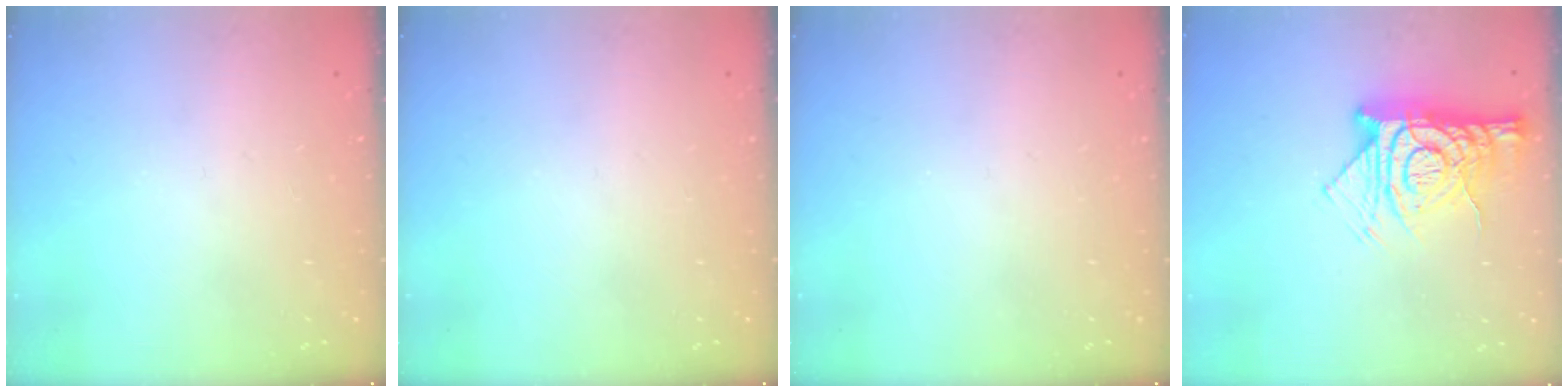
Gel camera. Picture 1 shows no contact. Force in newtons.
{"total": 0.0}
{"total": 0.0}
{"total": 12.2, "press": 12.1, "slide": 1.4}